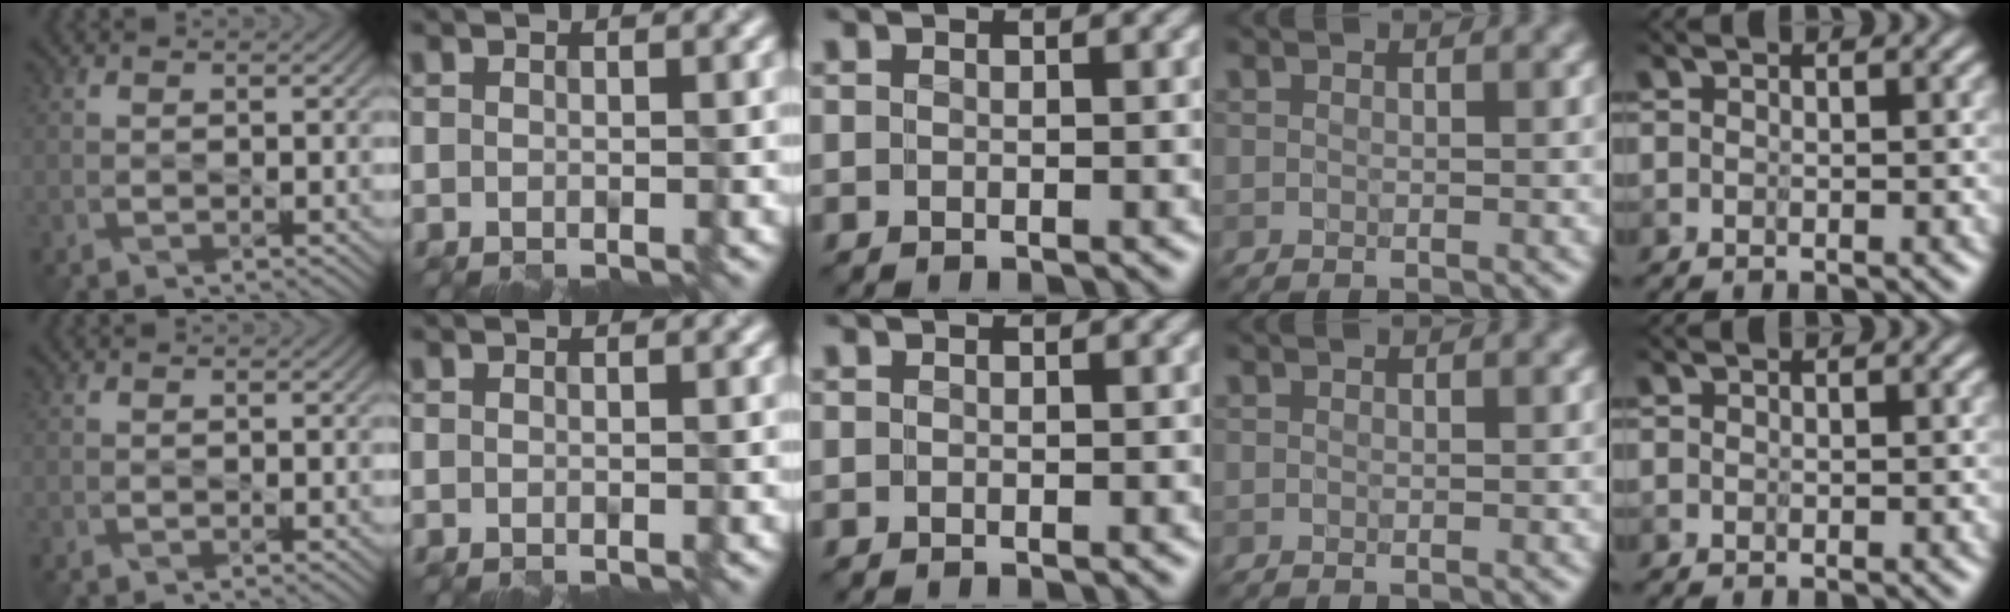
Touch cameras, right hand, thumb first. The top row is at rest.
{}